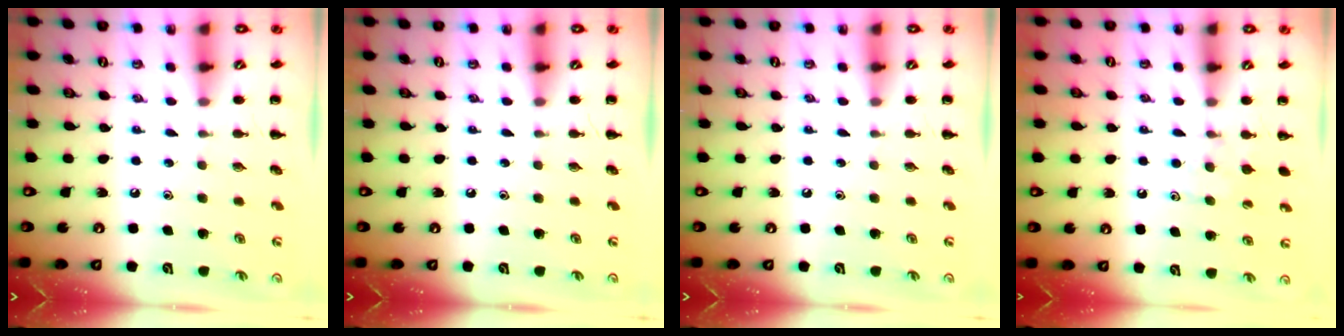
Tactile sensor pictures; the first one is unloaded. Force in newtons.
{"total": 0.0}
{"total": 0.0}
{"total": 6.9, "press": 6.6, "slide": 2.0}